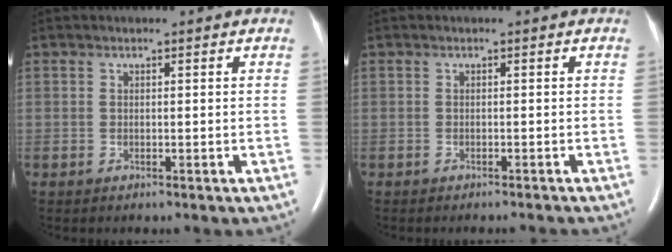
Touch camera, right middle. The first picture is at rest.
{"total": 2.0, "force": [-1.9, -0.1, 0.5], "torque": [-0.005, -0.002, -0.025]}